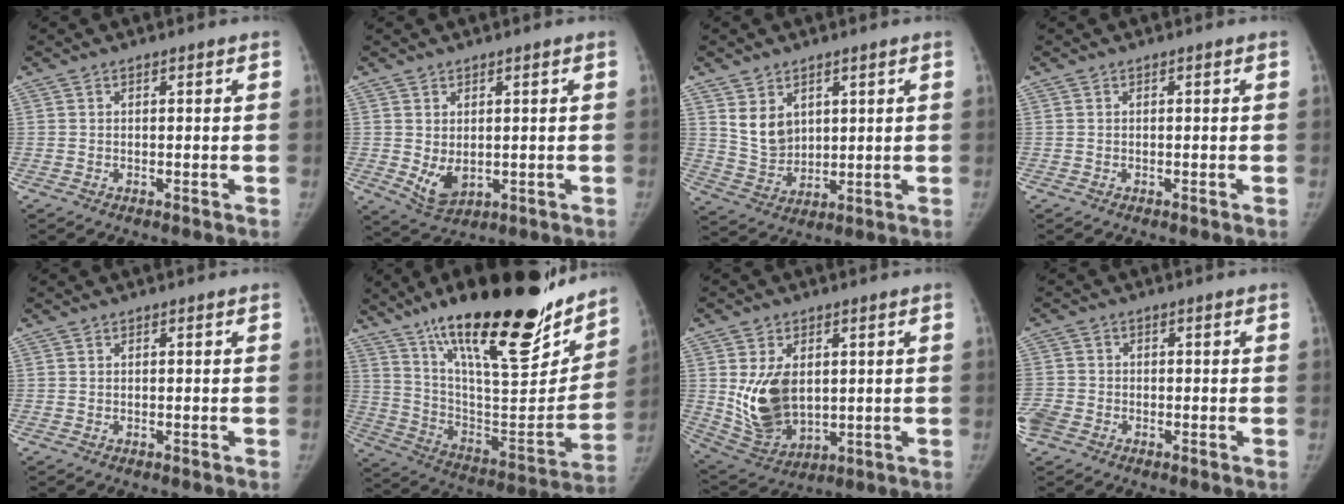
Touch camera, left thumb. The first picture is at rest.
{"total": 4.9, "force": [0.2, 3.2, 3.7], "torque": [-0.059, -0.018, 0.020]}
{"total": 7.0, "force": [3.3, 5.1, 3.5], "torque": [-0.041, -0.028, 0.078]}
{"total": 0.0}
{"total": 0.0}
{"total": 34.6, "force": [23.0, 10.1, 23.8], "torque": [-0.343, -0.083, 0.372]}
{"total": 12.8, "force": [1.6, 8.5, 9.4], "torque": [-0.143, -0.021, 0.051]}
{"total": 6.5, "force": [-2.6, 5.3, 2.8], "torque": [-0.083, 0.007, -0.049]}